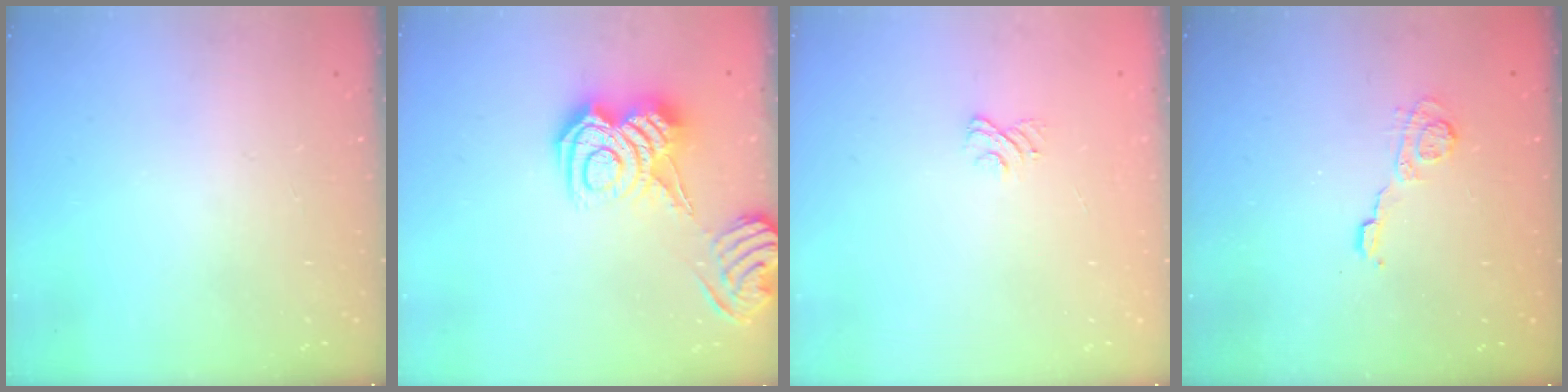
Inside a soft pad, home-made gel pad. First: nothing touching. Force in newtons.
{"total": 9.6, "press": 9.5, "slide": 1.1}
{"total": 3.5, "press": 3.3, "slide": 1.2}
{"total": 4.9, "press": 4.9, "slide": 0.3}